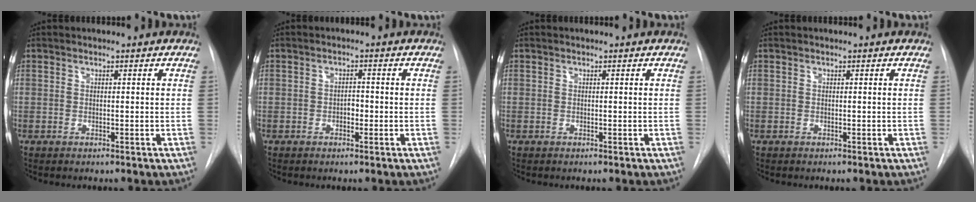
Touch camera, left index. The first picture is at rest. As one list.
[{"total": 1.7, "force": [-0.7, 0.9, 1.2], "torque": [-0.014, 0.003, -0.011]}, {"total": 0.0}, {"total": 0.0}]